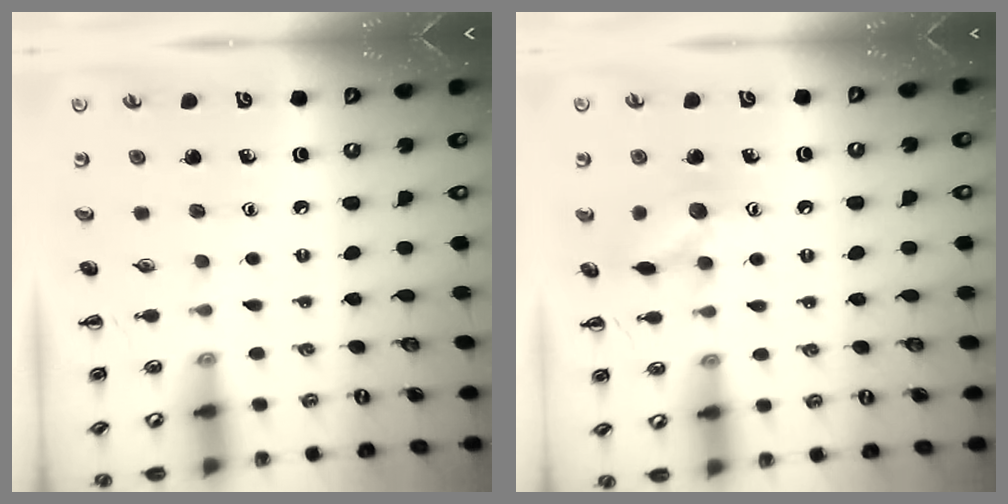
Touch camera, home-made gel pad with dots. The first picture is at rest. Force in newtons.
{"total": 9.7, "press": 9.6, "slide": 0.7}